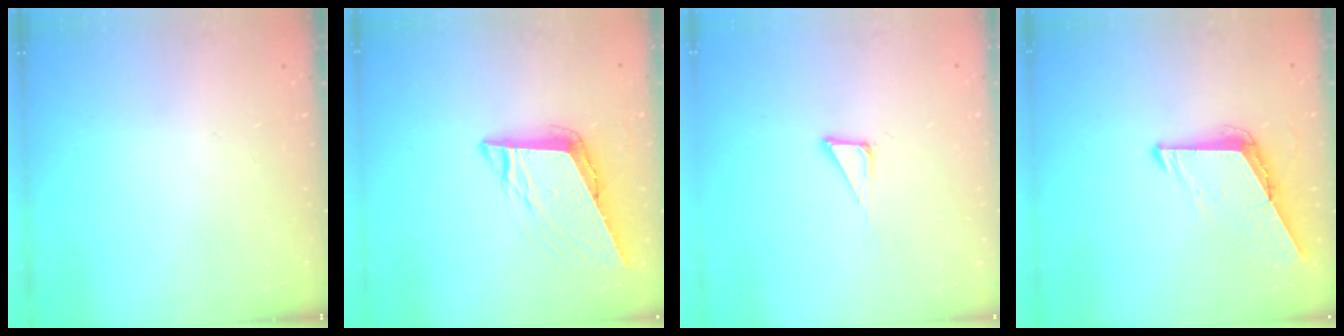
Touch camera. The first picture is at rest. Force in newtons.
{"total": 9.8, "press": 9.3, "slide": 3.0}
{"total": 3.8, "press": 3.8, "slide": 0.2}
{"total": 8.6, "press": 8.5, "slide": 0.8}